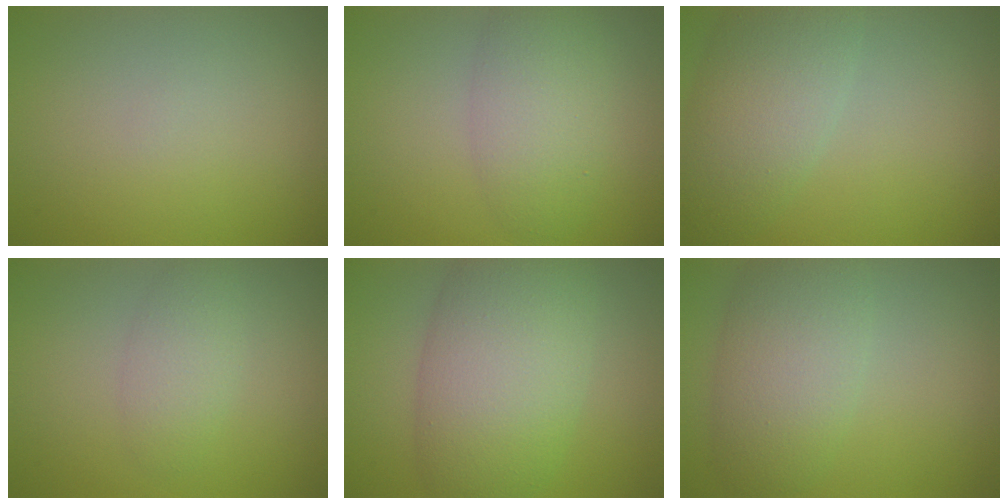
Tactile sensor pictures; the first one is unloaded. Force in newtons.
{"total": 4.2, "press": 4.2, "slide": 0.1}
{"total": 5.7, "press": 5.7, "slide": 0.4}
{"total": 2.2, "press": 2.2, "slide": 0.1}
{"total": 8.9, "press": 8.9, "slide": 0.5}
{"total": 5.5, "press": 5.5, "slide": 0.3}